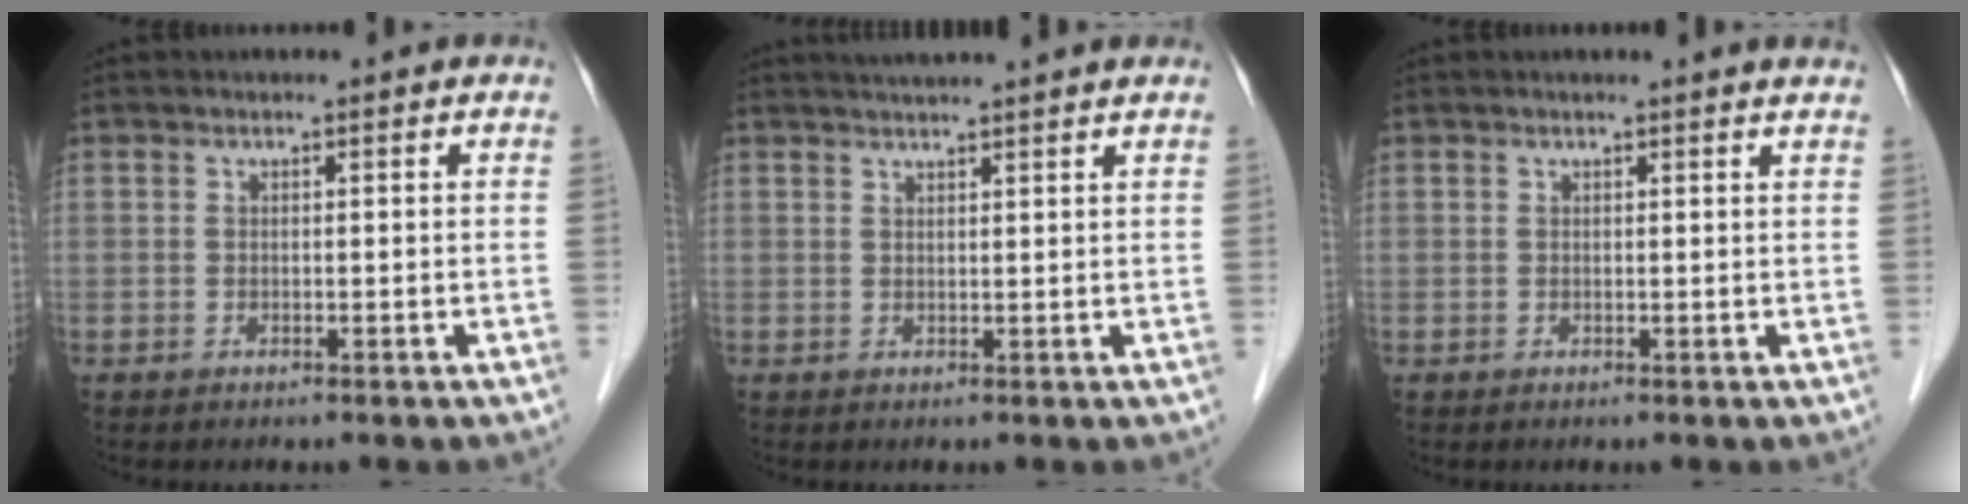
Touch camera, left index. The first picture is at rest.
{"total": 6.2, "force": [5.5, -0.7, 2.6], "torque": [-0.036, 0.030, 0.070]}
{"total": 3.5, "force": [3.3, -0.2, 1.1], "torque": [-0.014, 0.003, 0.025]}